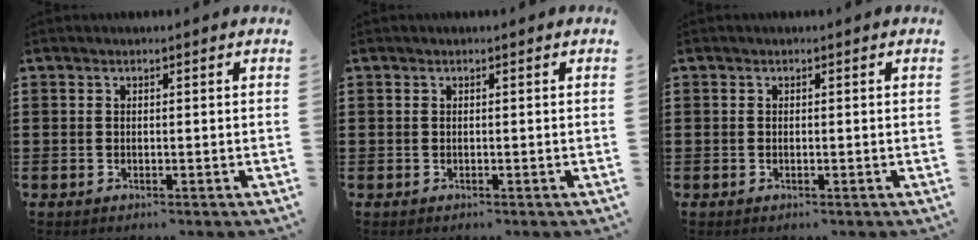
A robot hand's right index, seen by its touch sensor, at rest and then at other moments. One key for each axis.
{"total": 0.0}
{"total": 0.0}